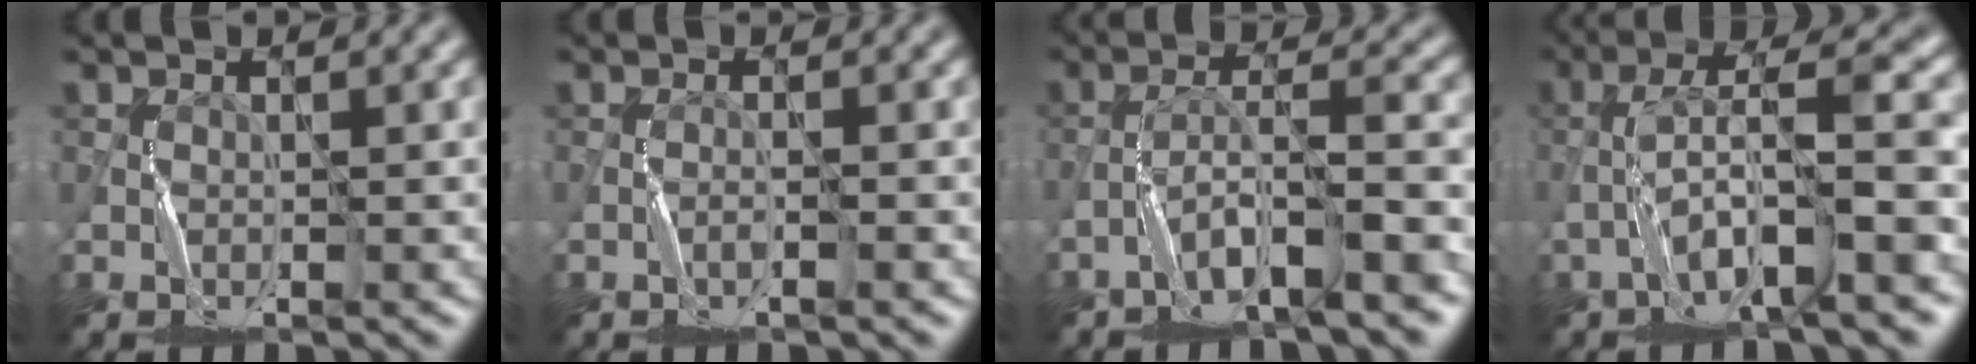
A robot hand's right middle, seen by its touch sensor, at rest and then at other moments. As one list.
[{"total": 1.0, "force": [-0.5, 0.1, 0.9], "torque": [-0.014, 0.007, -0.013]}, {"total": 6.0, "force": [-3.7, 0.8, 4.6], "torque": [-0.081, 0.015, -0.068]}, {"total": 7.8, "force": [-2.9, 1.3, 7.1], "torque": [-0.131, 0.025, -0.057]}]